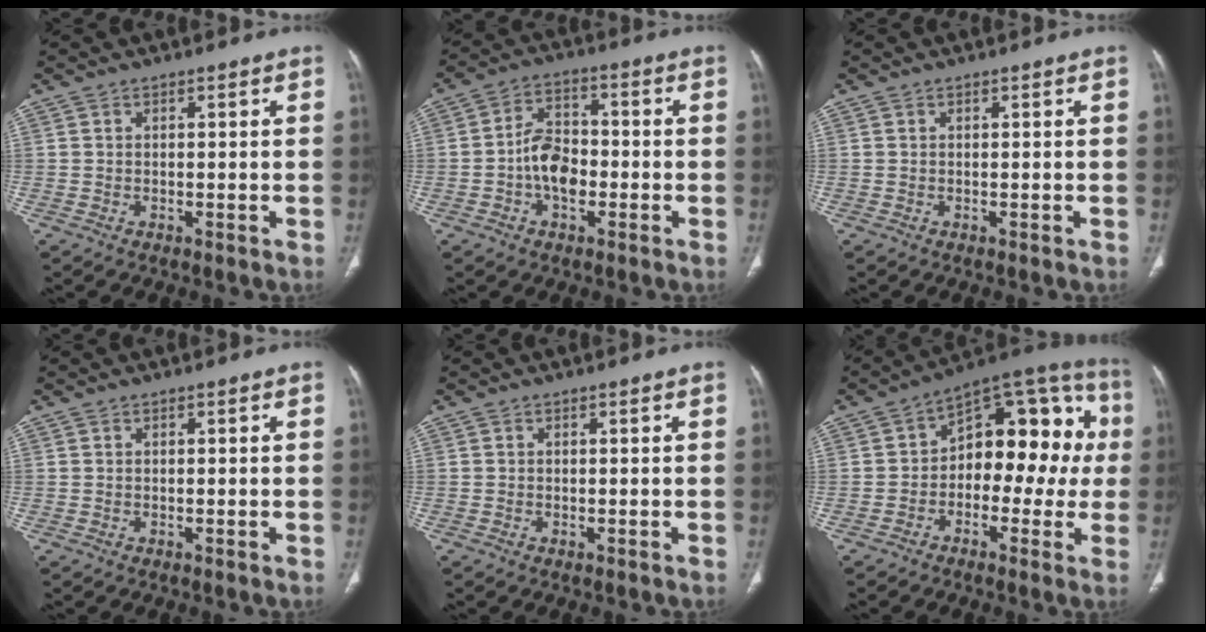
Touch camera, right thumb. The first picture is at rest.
{"total": 8.1, "force": [-2.0, 5.3, 5.8], "torque": [-0.084, 0.025, -0.045]}
{"total": 0.0}
{"total": 0.0}
{"total": 0.0}
{"total": 17.8, "force": [0.1, 10.6, 14.3], "torque": [-0.130, 0.056, -0.013]}